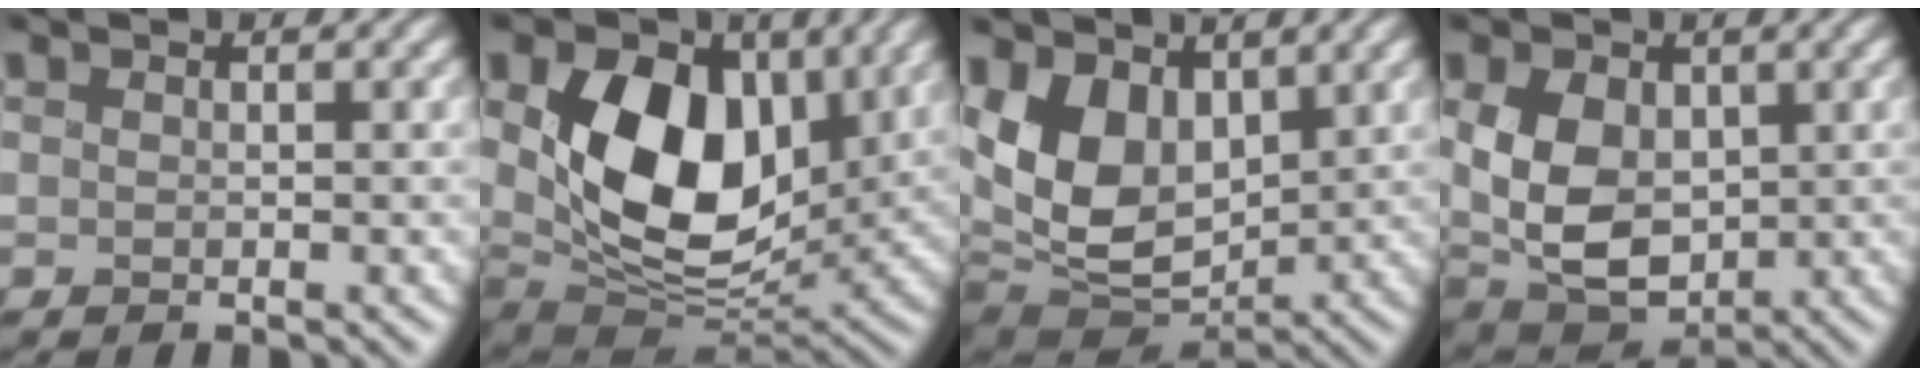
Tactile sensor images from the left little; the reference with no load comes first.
{"total": 13.3, "force": [2.7, 9.0, 9.4], "torque": [-0.153, -0.009, 0.041]}
{"total": 9.1, "force": [1.7, 6.3, 6.4], "torque": [-0.136, -0.010, 0.026]}
{"total": 7.1, "force": [0.4, 4.9, 5.2], "torque": [-0.115, -0.010, 0.004]}